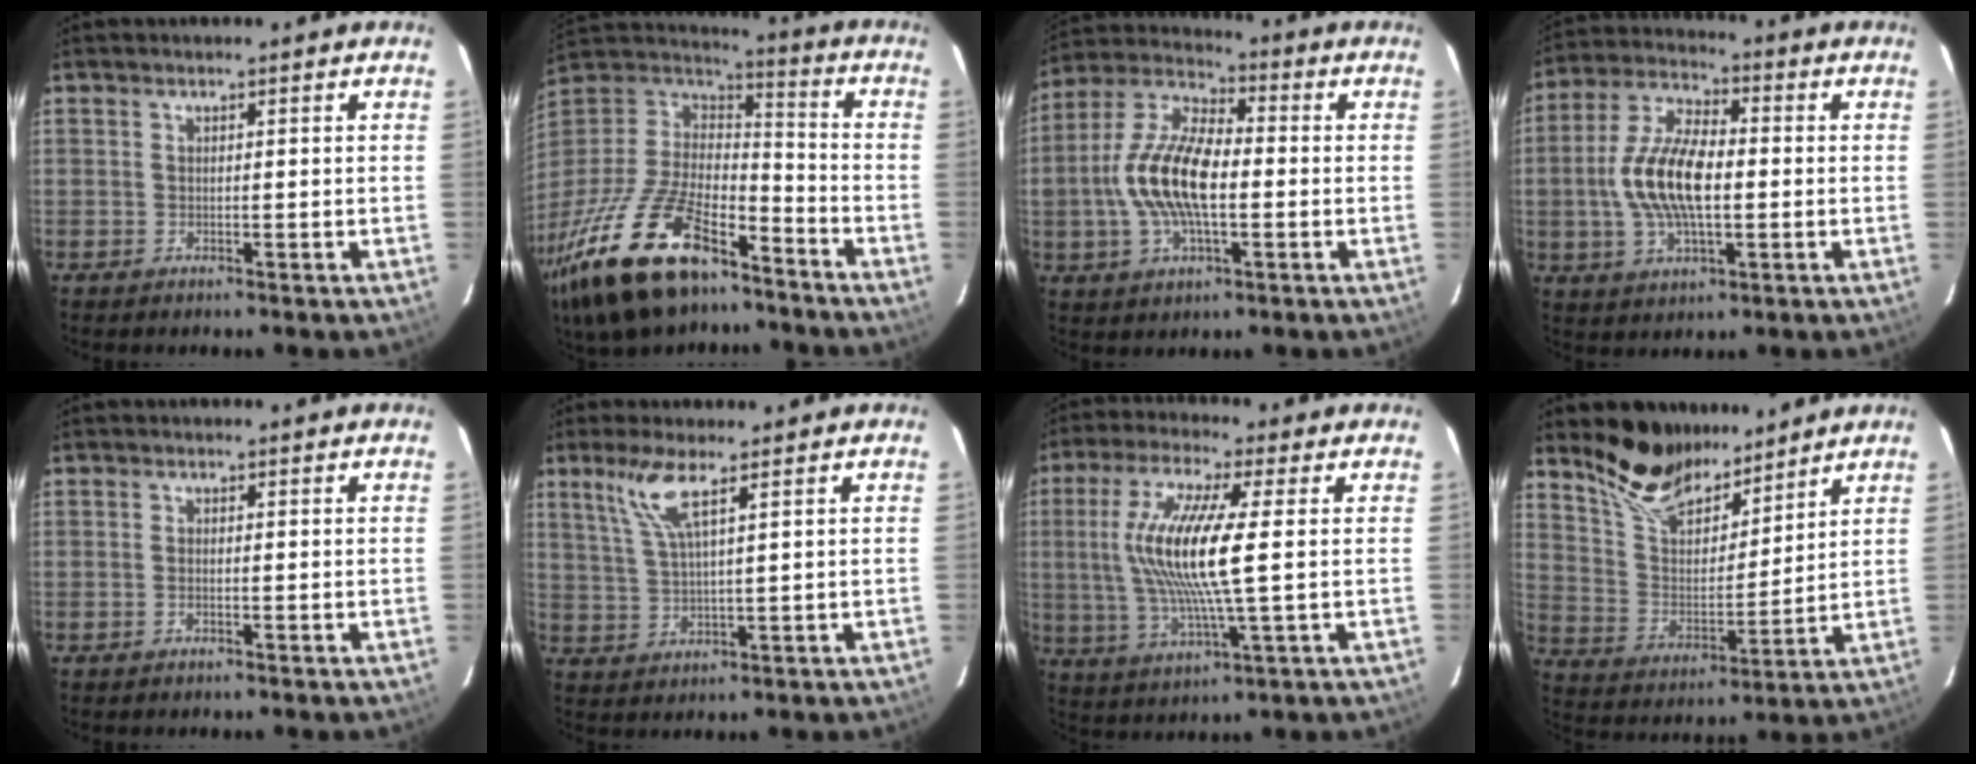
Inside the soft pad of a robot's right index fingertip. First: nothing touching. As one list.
[{"total": 29.7, "force": [-18.9, 13.1, 18.8], "torque": [-0.396, -0.040, -0.317]}, {"total": 15.1, "force": [-1.7, 6.9, 13.4], "torque": [-0.275, 0.010, -0.036]}, {"total": 13.9, "force": [-1.0, 6.4, 12.3], "torque": [-0.254, 0.008, -0.019]}, {"total": 0.8, "force": [-0.3, 0.4, 0.6], "torque": [-0.014, 0.000, -0.007]}, {"total": 6.3, "force": [3.6, 0.6, 5.2], "torque": [-0.114, 0.000, 0.077]}, {"total": 14.7, "force": [1.3, 1.7, 14.6], "torque": [-0.287, -0.003, 0.026]}, {"total": 13.5, "force": [11.1, 5.2, 5.7], "torque": [-0.119, 0.006, 0.208]}]